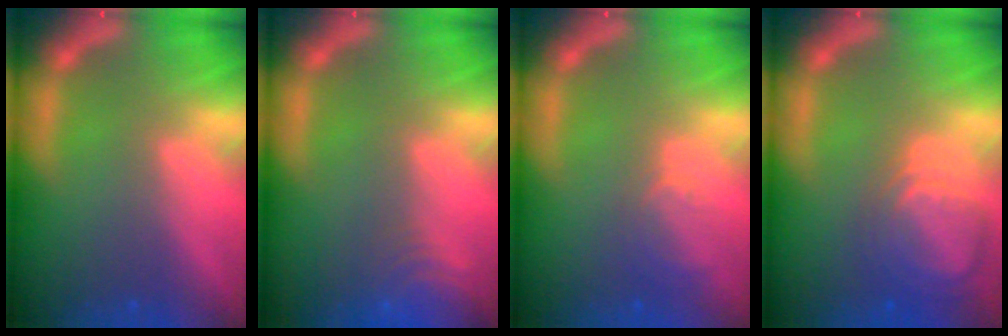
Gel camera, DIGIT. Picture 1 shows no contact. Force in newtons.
{"total": 6.0}
{"total": 2.5}
{"total": 6.5}